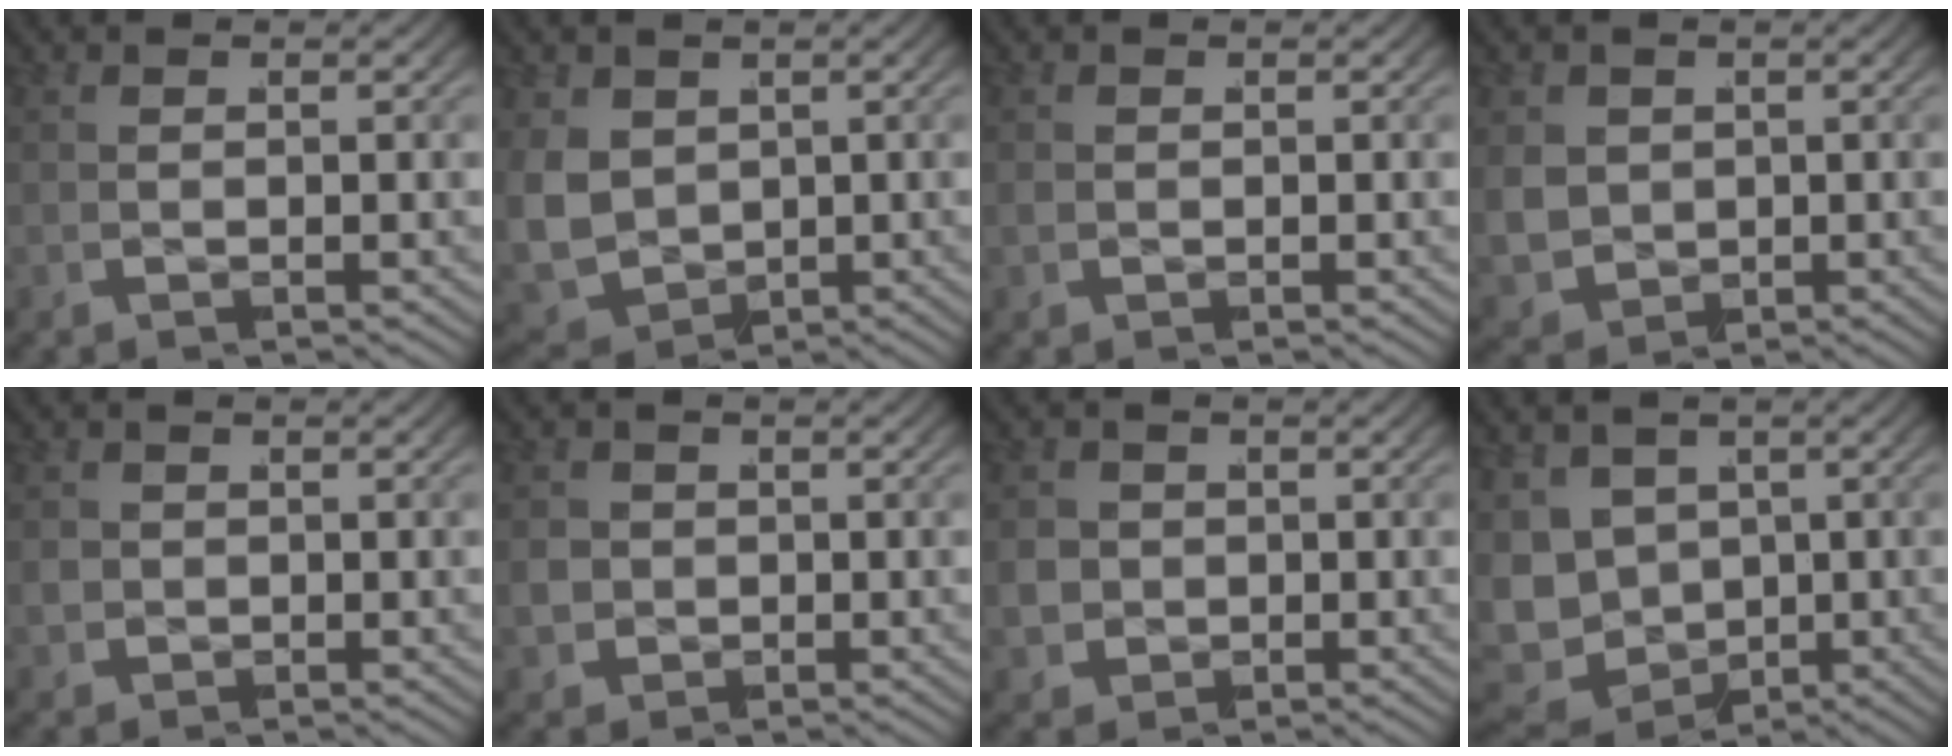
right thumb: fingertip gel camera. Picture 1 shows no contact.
{"total": 6.7, "force": [-0.7, 5.6, 3.5], "torque": [-0.119, -0.050, 0.012]}
{"total": 0.8, "force": [0.0, 0.8, 0.1], "torque": [-0.006, -0.002, 0.003]}
{"total": 4.4, "force": [-0.2, 3.9, 2.0], "torque": [-0.067, -0.037, 0.016]}
{"total": 2.3, "force": [-0.2, 2.2, 0.7], "torque": [-0.023, -0.014, 0.003]}
{"total": 3.7, "force": [-0.4, 3.4, 1.2], "torque": [-0.041, -0.022, 0.000]}
{"total": 4.4, "force": [-0.5, 4.1, 1.6], "torque": [-0.048, -0.024, 0.000]}
{"total": 9.5, "force": [-1.6, 8.1, 4.7], "torque": [-0.131, -0.053, -0.015]}